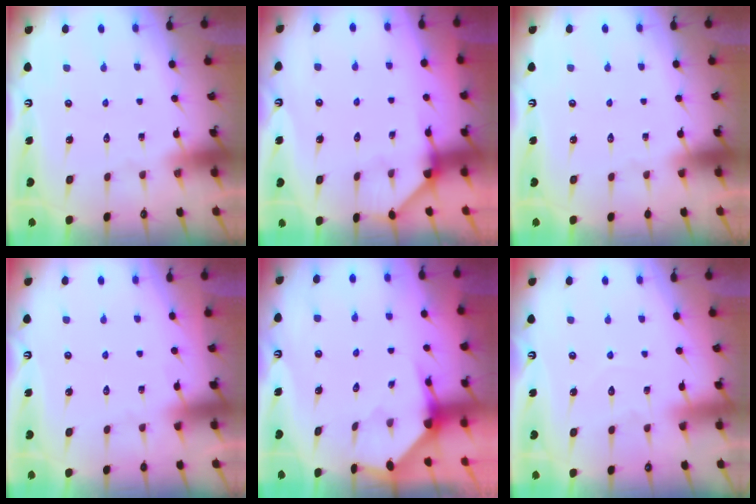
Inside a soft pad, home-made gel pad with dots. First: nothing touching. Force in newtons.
{"total": 2.5, "press": 2.5, "slide": 0.2}
{"total": 0.0}
{"total": 2.6, "press": 2.6, "slide": 0.4}
{"total": 3.2, "press": 3.2, "slide": 0.3}
{"total": 3.8, "press": 3.7, "slide": 0.3}